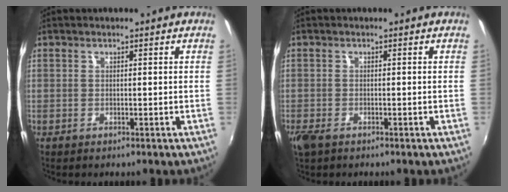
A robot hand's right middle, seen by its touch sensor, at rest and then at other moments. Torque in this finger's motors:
{"motor_torque": [0.94, -0.93, 0.51, 0.13]}